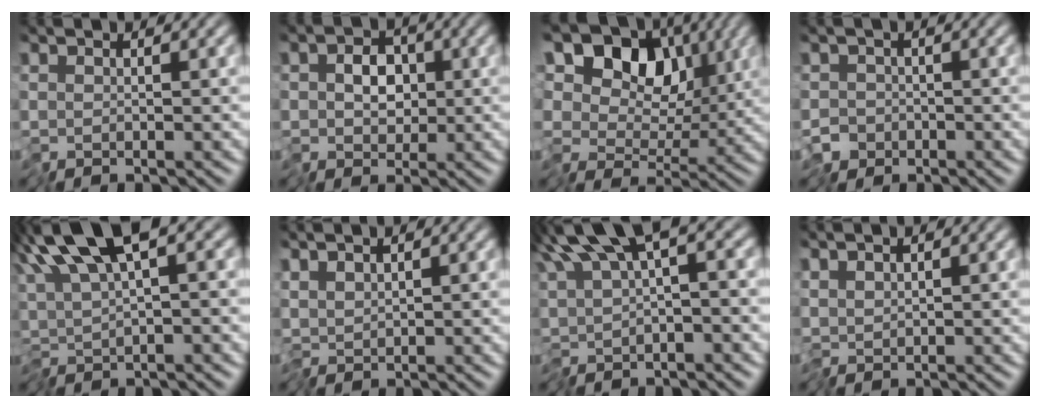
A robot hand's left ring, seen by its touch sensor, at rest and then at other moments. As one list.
[{"total": 3.7, "force": [-0.6, 2.7, 2.4], "torque": [-0.039, 0.001, -0.016]}, {"total": 10.6, "force": [3.0, 7.2, 7.1], "torque": [-0.104, 0.023, 0.034]}, {"total": 2.4, "force": [-1.5, 1.8, 0.2], "torque": [-0.002, 0.000, -0.041]}, {"total": 9.1, "force": [3.5, 2.8, 8.0], "torque": [-0.153, 0.015, 0.057]}, {"total": 1.5, "force": [0.6, 0.6, 1.3], "torque": [-0.029, 0.004, 0.008]}, {"total": 8.9, "force": [2.6, 3.6, 7.7], "torque": [-0.159, 0.000, 0.048]}, {"total": 1.2, "force": [0.6, 0.4, 1.0], "torque": [-0.026, 0.002, 0.009]}]